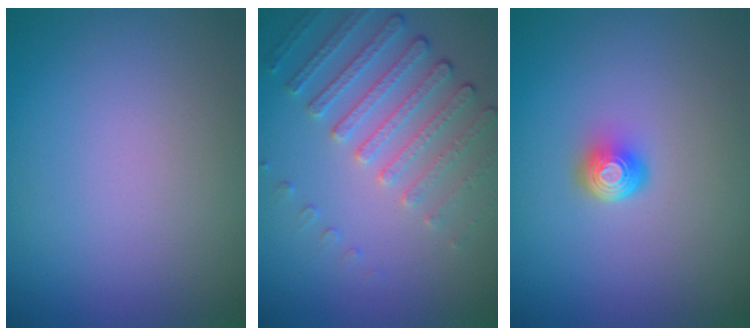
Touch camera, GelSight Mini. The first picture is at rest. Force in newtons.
{"total": 4.5, "press": 3.5, "slide": 2.9}
{"total": 2.1, "press": 1.4, "slide": 1.6}